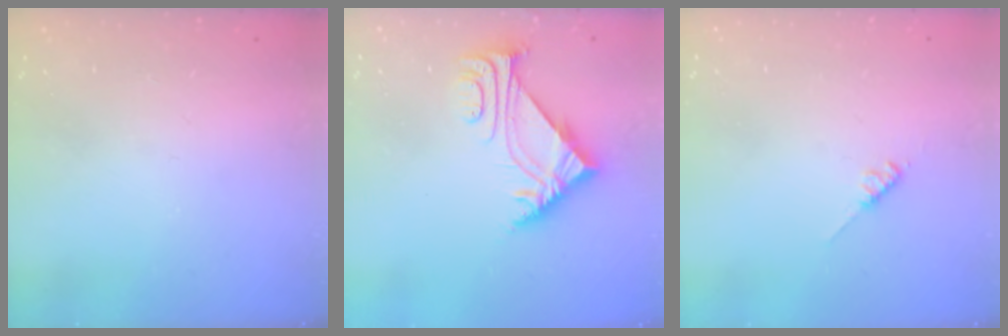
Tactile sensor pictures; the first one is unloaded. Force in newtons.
{"total": 6.5, "press": 6.5, "slide": 0.2}
{"total": 2.8, "press": 2.8, "slide": 0.5}